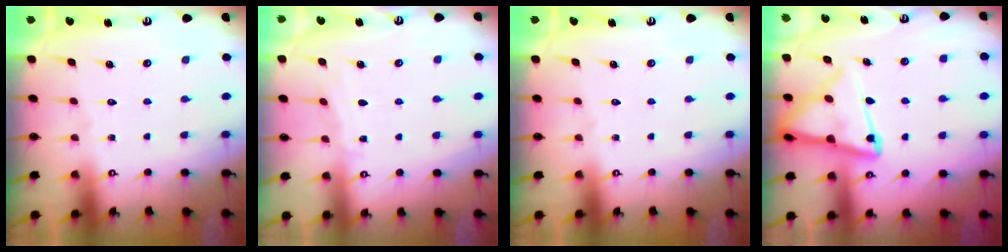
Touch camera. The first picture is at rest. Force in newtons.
{"total": 3.4, "press": 3.4, "slide": 0.5}
{"total": 0.0}
{"total": 11.3, "press": 11.2, "slide": 1.2}